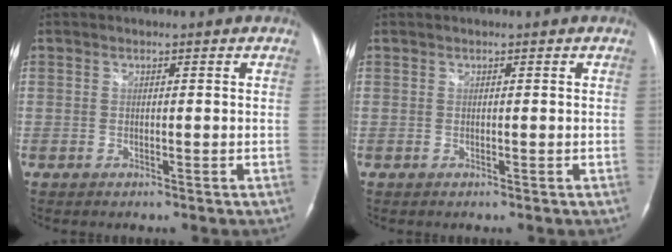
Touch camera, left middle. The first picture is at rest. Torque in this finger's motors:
{"motor_torque": [0.26, 0.07, -0.03, 0.00]}